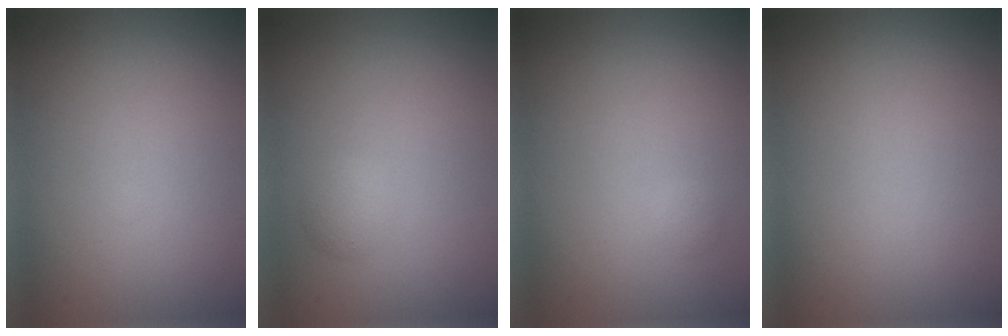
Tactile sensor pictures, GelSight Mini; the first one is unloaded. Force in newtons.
{"total": 1.3, "press": 1.3, "slide": 0.1}
{"total": 0.6, "press": 0.6, "slide": 0.1}
{"total": 0.0}